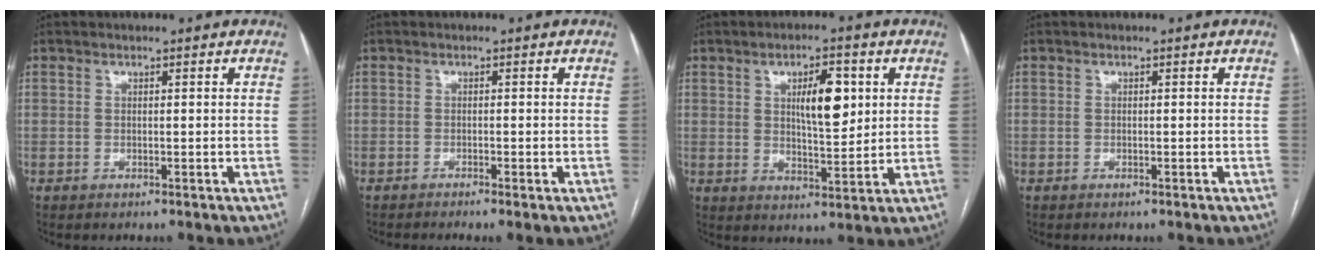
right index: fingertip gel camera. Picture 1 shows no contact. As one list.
[{"total": 1.7, "force": [-1.3, -0.1, 1.2], "torque": [-0.019, -0.001, -0.022]}, {"total": 7.8, "force": [2.3, 2.5, 7.0], "torque": [-0.112, 0.003, 0.041]}, {"total": 0.0}]